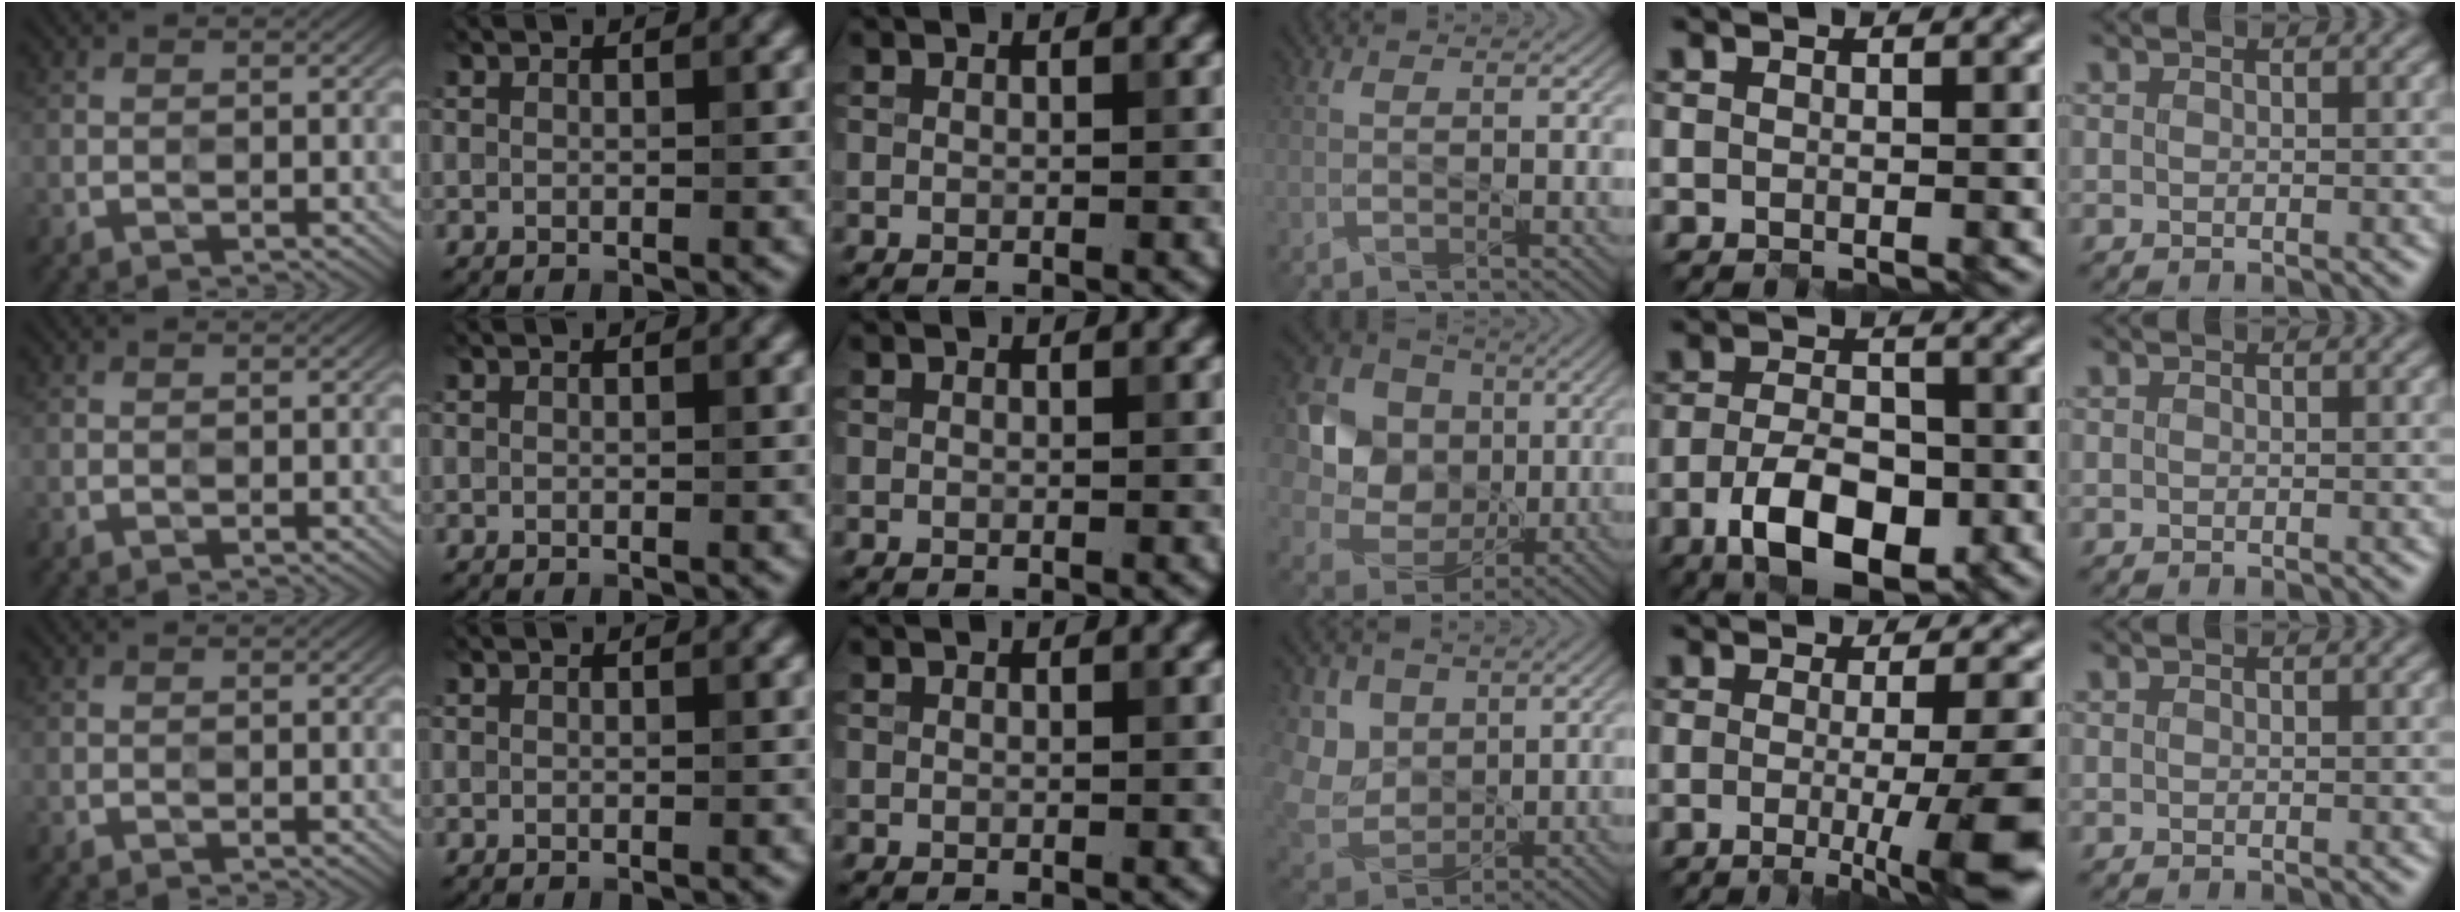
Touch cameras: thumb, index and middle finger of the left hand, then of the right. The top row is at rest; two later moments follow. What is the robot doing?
{"motion": "close", "object": "pencil case"}